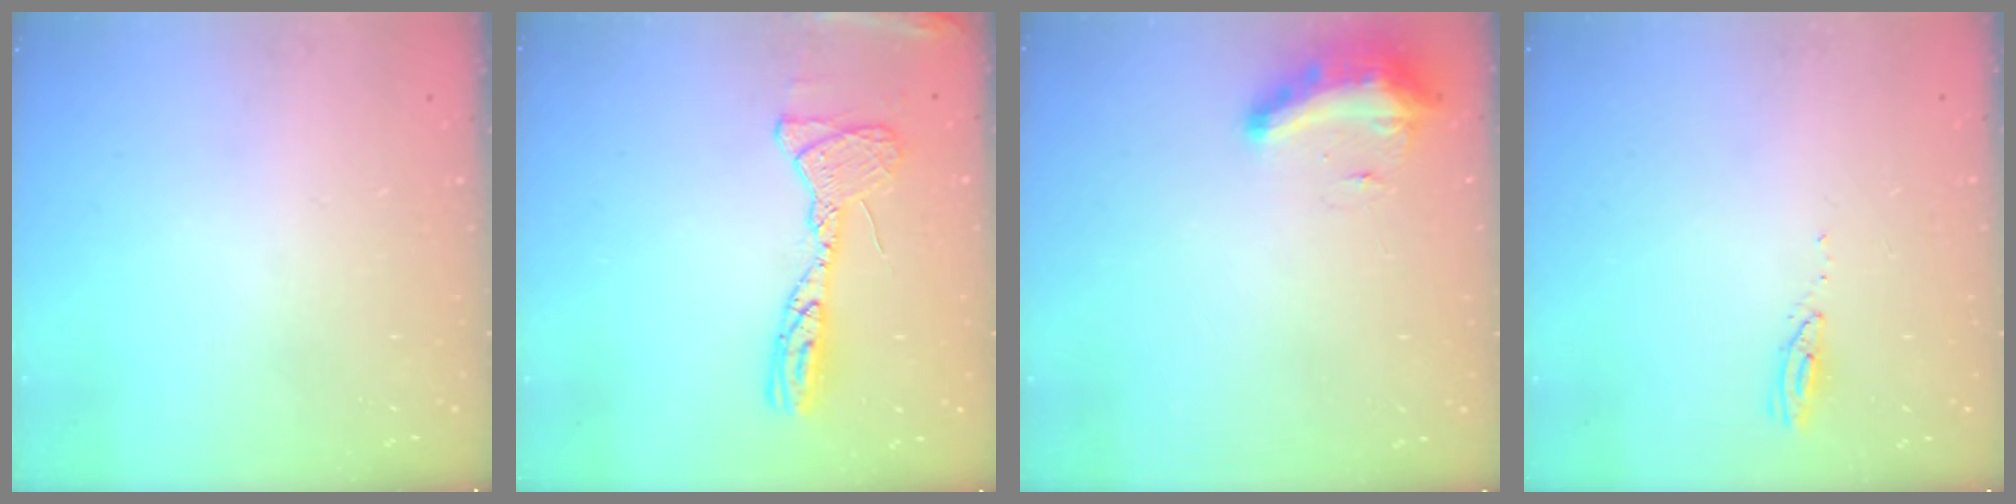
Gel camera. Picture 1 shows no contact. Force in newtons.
{"total": 13.7, "press": 13.7, "slide": 1.5}
{"total": 9.0, "press": 9.0, "slide": 0.9}
{"total": 2.9, "press": 2.9, "slide": 0.2}